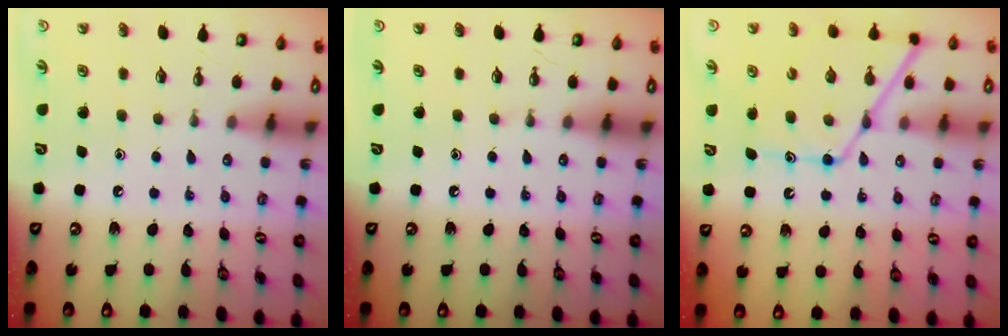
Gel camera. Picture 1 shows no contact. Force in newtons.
{"total": 0.0}
{"total": 13.6, "press": 13.6, "slide": 1.2}